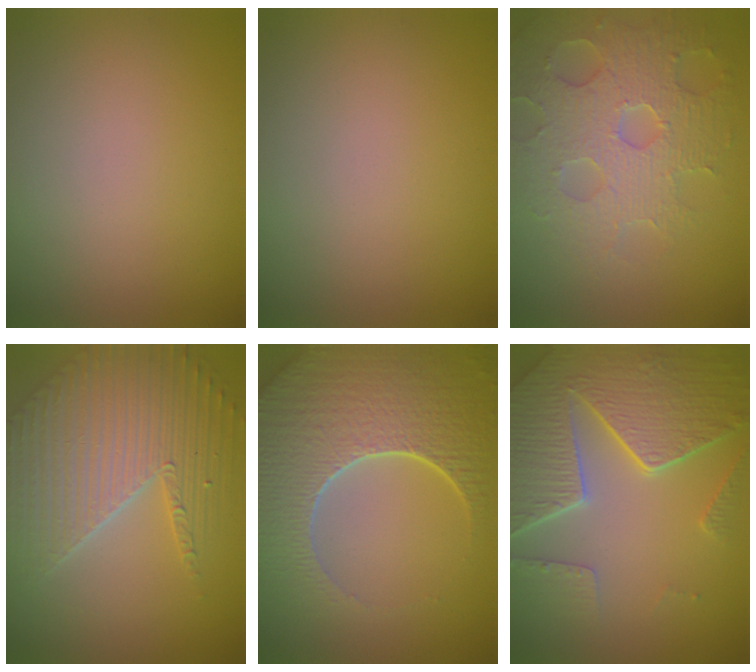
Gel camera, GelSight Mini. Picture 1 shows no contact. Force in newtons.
{"total": 0.0}
{"total": 6.1, "press": 5.1, "slide": 3.4}
{"total": 5.2, "press": 4.8, "slide": 2.1}
{"total": 8.7, "press": 6.4, "slide": 5.9}
{"total": 8.2, "press": 6.1, "slide": 5.5}